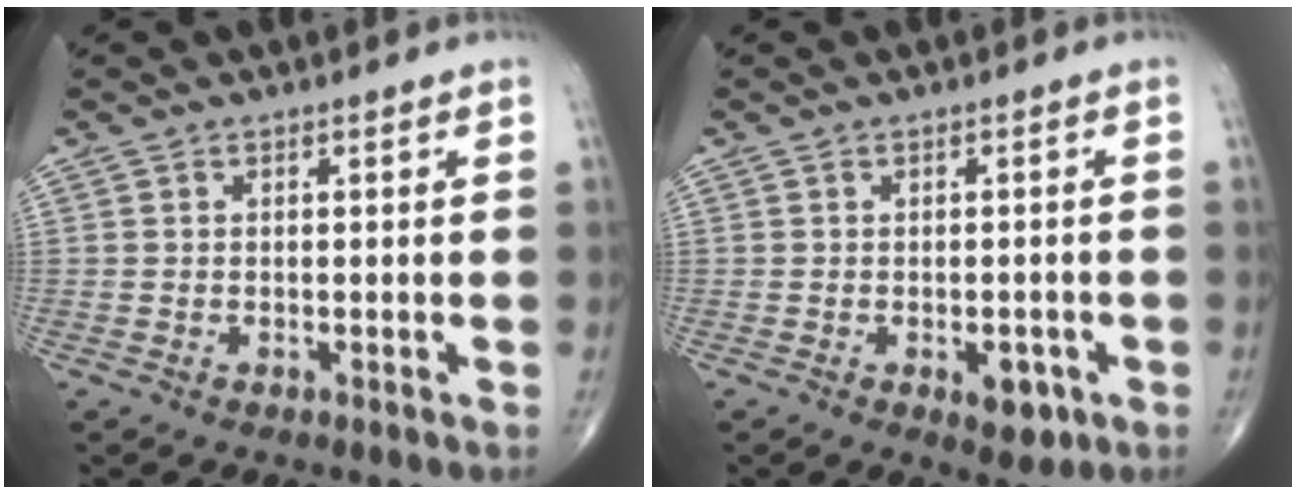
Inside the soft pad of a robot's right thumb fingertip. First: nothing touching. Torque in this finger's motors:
{"motor_torque": [1.46, 1.47, 0.52, -0.41, 0.09]}